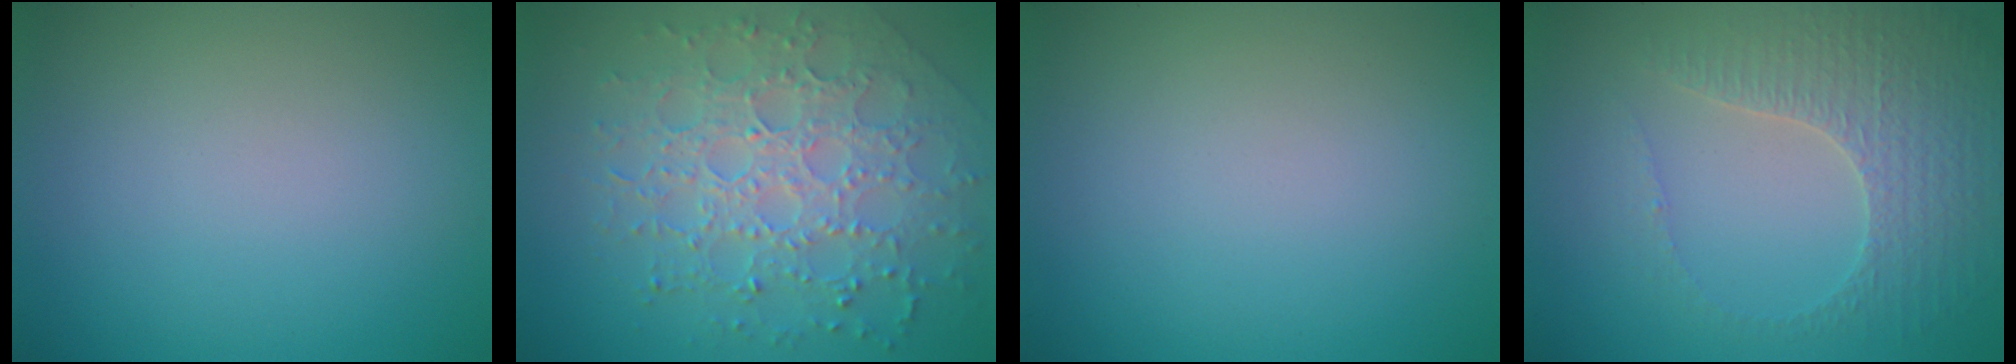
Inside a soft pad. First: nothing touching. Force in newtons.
{"total": 7.2, "press": 5.2, "slide": 5.0}
{"total": 0.0}
{"total": 3.3, "press": 3.1, "slide": 1.0}